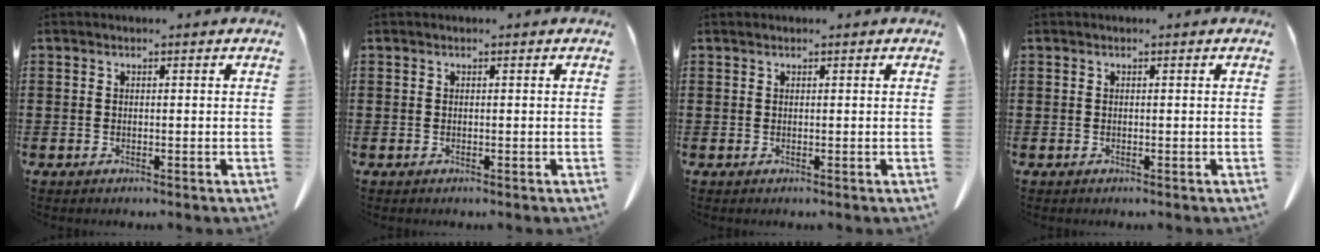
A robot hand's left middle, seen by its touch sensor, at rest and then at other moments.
{"total": 0.0}
{"total": 0.0}
{"total": 0.0}